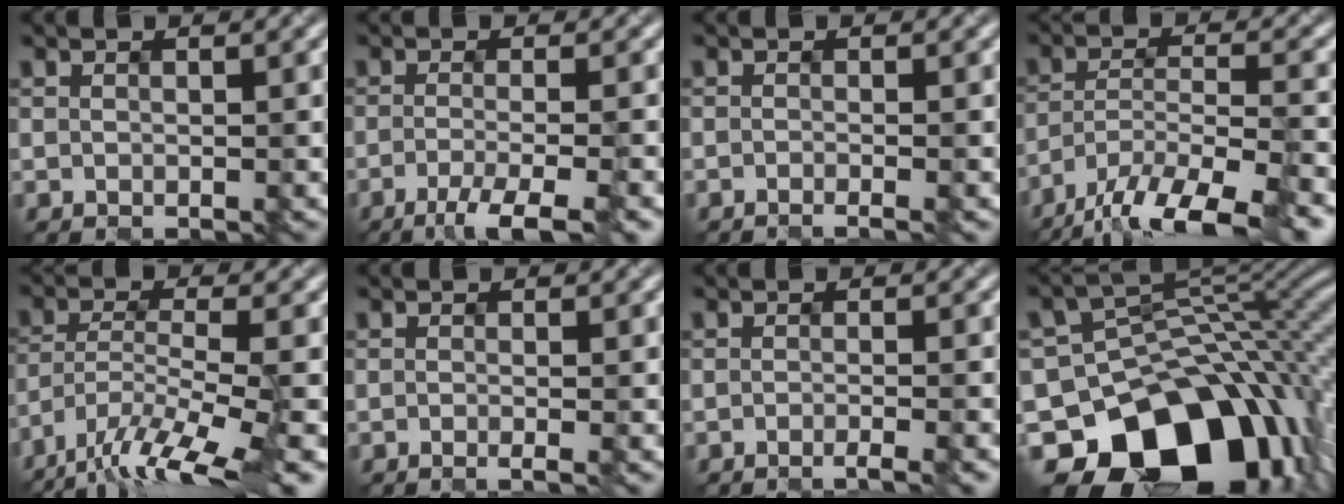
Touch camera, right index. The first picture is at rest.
{"total": 4.4, "force": [-2.7, 0.8, 3.4], "torque": [-0.053, -0.005, -0.048]}
{"total": 1.5, "force": [-0.6, 0.6, 1.2], "torque": [-0.004, -0.002, -0.013]}
{"total": 12.4, "force": [-9.9, 3.6, 6.5], "torque": [-0.121, -0.024, -0.149]}
{"total": 10.4, "force": [-7.6, 2.7, 6.6], "torque": [-0.133, -0.013, -0.132]}
{"total": 1.2, "force": [-0.5, 0.4, 1.0], "torque": [-0.009, -0.004, -0.010]}
{"total": 1.7, "force": [-1.1, 0.4, 1.3], "torque": [-0.010, -0.005, -0.022]}
{"total": 15.7, "force": [-8.1, 10.6, 8.2], "torque": [-0.132, -0.013, -0.127]}